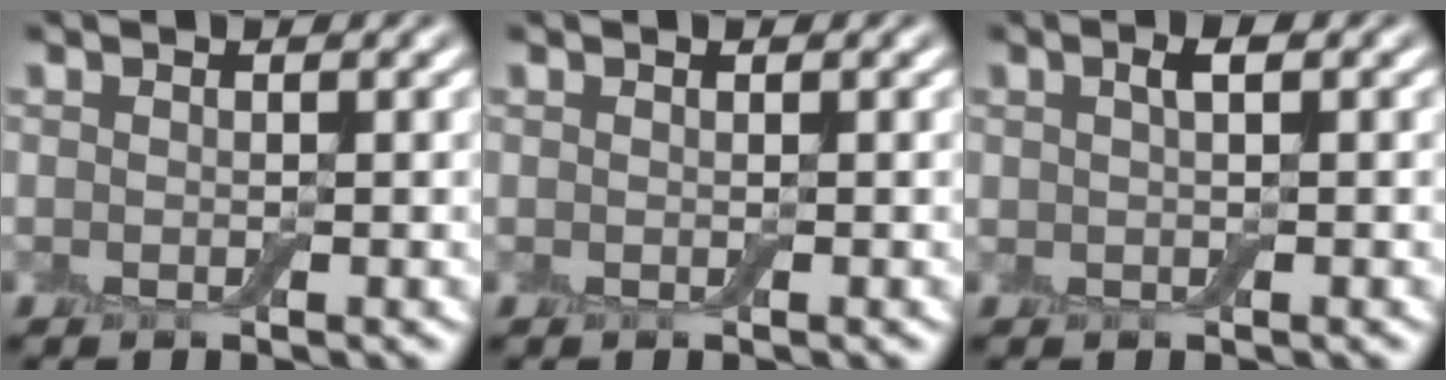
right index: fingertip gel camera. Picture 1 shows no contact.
{"total": 0.0}
{"total": 1.2, "force": [0.5, 0.3, 1.1], "torque": [-0.020, 0.006, 0.008]}